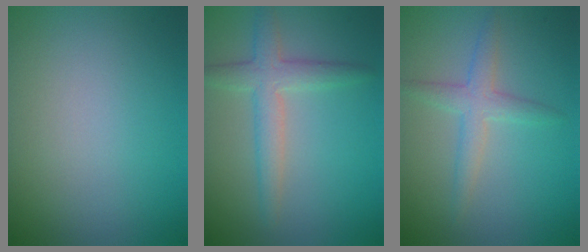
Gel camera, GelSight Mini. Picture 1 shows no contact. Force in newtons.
{"total": 3.3, "press": 3.3, "slide": 0.2}
{"total": 2.5, "press": 2.5, "slide": 0.1}